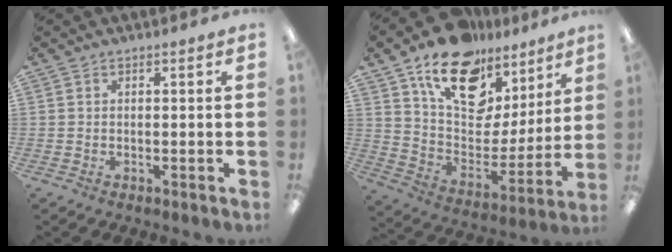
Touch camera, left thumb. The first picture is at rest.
{"total": 19.5, "force": [13.2, 11.1, 9.1], "torque": [-0.156, -0.081, 0.238]}